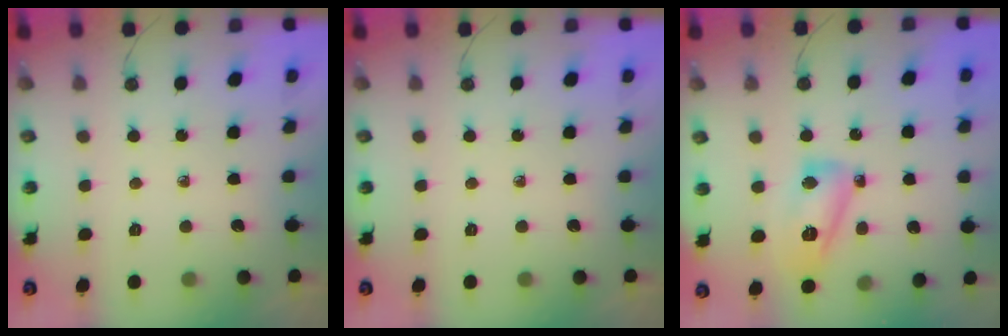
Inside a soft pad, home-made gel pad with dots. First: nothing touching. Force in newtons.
{"total": 0.0}
{"total": 12.2, "press": 12.1, "slide": 1.1}